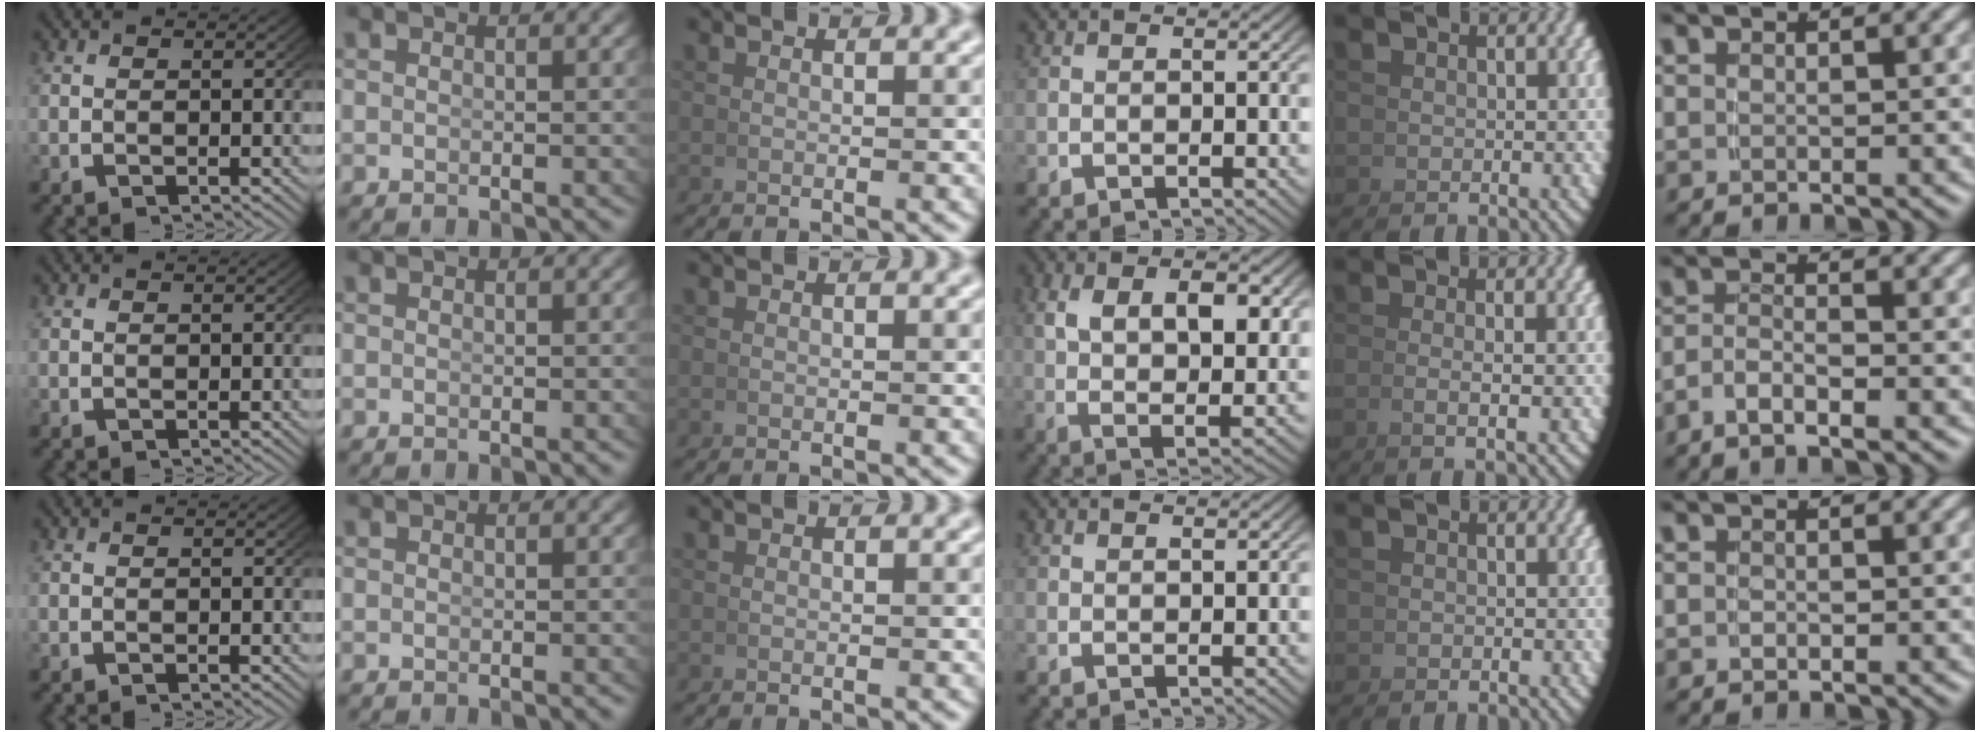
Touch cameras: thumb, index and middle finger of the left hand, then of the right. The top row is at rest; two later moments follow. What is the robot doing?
{"motion": "lift_and_place", "object": "hoodie"}